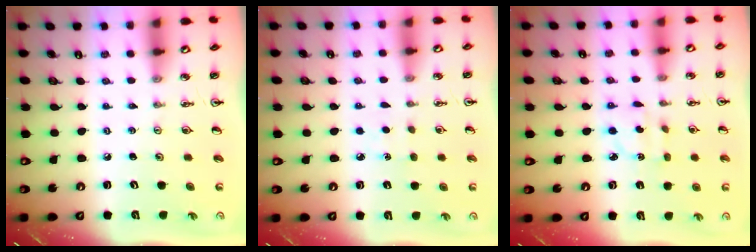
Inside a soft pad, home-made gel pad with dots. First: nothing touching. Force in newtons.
{"total": 3.3, "press": 3.3, "slide": 0.4}
{"total": 2.7, "press": 2.7, "slide": 0.2}